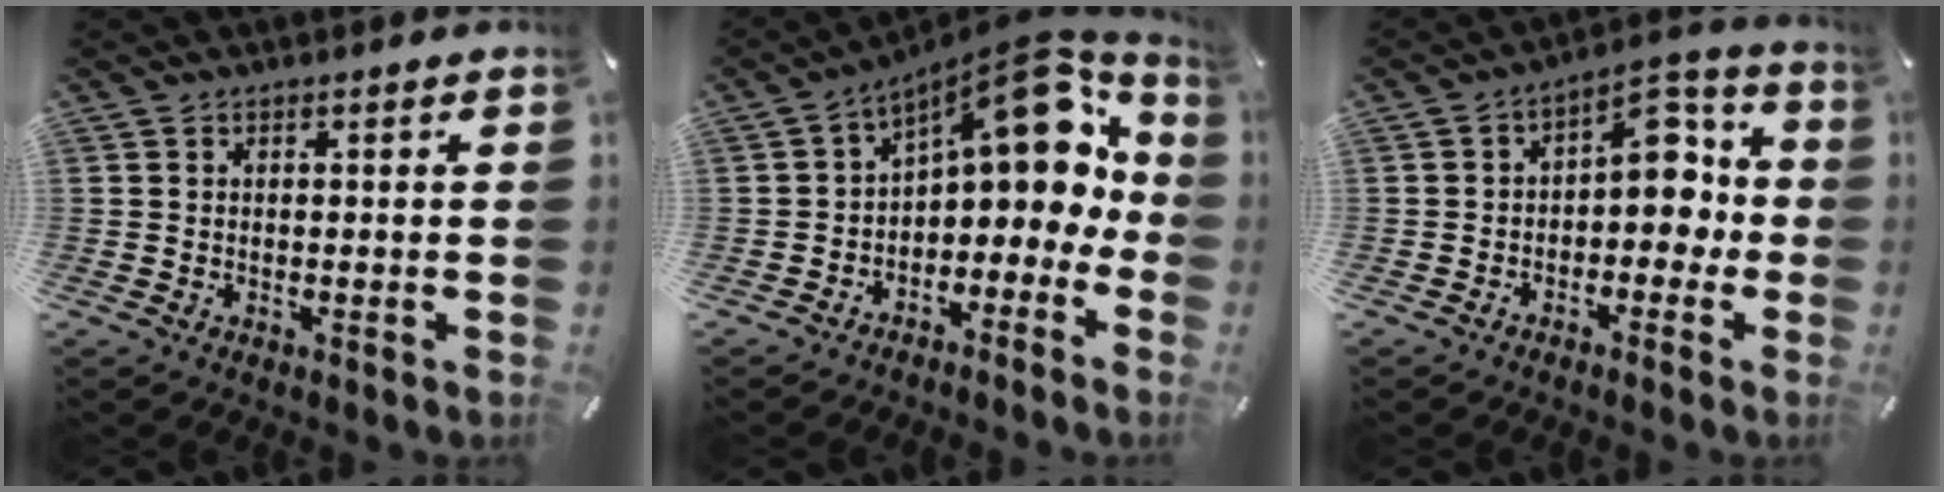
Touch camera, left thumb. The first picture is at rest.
{"total": 13.9, "force": [6.7, 7.1, 9.9], "torque": [-0.125, -0.053, 0.111]}
{"total": 9.3, "force": [0.8, 6.4, 6.6], "torque": [-0.069, -0.016, 0.005]}